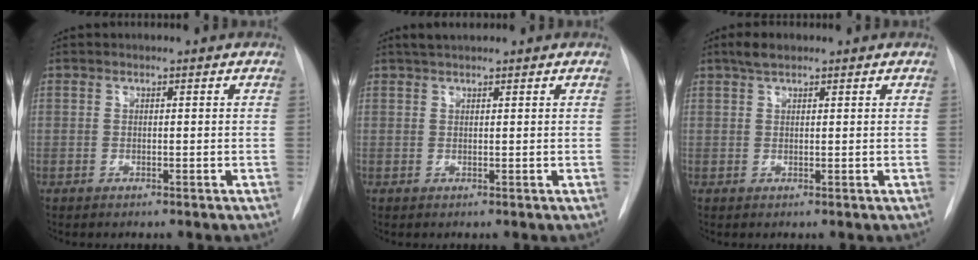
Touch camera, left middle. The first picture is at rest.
{"total": 2.2, "force": [1.9, 0.4, 1.1], "torque": [-0.019, 0.015, 0.032]}
{"total": 2.8, "force": [2.1, 1.0, 1.6], "torque": [-0.035, 0.010, 0.038]}